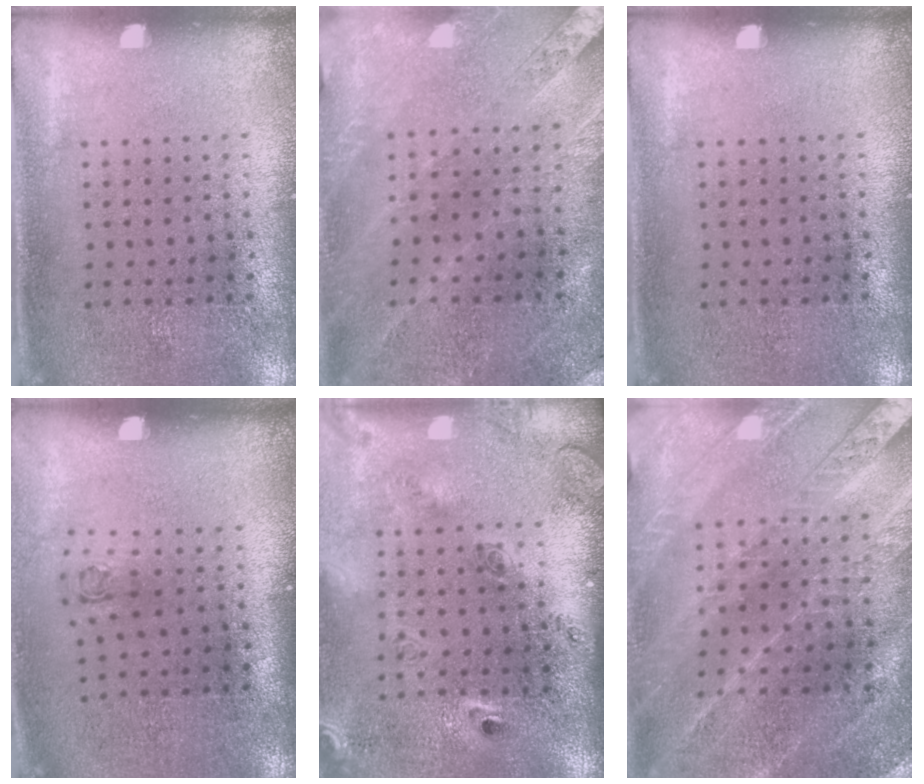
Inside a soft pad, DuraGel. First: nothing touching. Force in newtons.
{"total": 0.8, "press": 0.8, "slide": 0.2}
{"total": 0.0}
{"total": 0.7, "press": 0.3, "slide": 0.7}
{"total": 2.8, "press": 1.9, "slide": 2.0}
{"total": 2.4, "press": 2.4, "slide": 0.3}